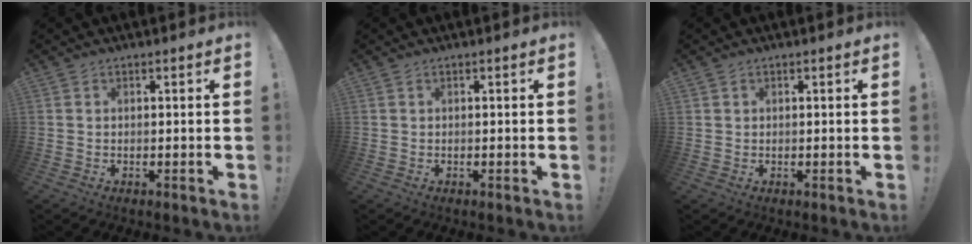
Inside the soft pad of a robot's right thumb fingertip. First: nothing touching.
{"total": 0.0}
{"total": 0.6, "force": [0.3, 0.5, 0.0], "torque": [-0.001, 0.003, 0.007]}